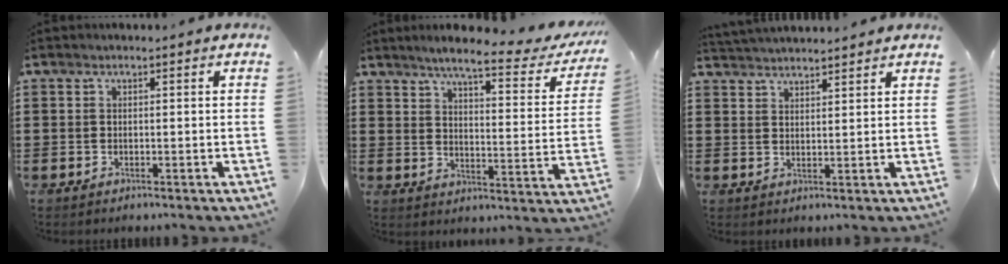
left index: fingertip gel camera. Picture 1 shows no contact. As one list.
[{"total": 6.5, "force": [5.3, 0.3, 3.7], "torque": [-0.079, -0.032, 0.083]}, {"total": 2.6, "force": [2.6, -0.1, -0.2], "torque": [-0.004, -0.006, 0.050]}]